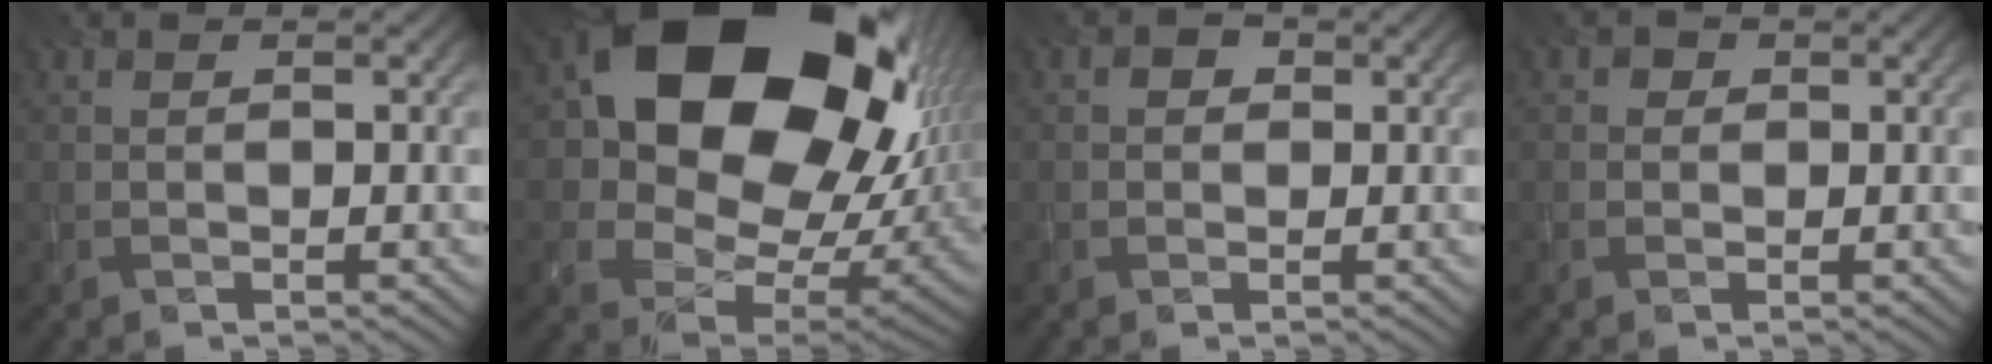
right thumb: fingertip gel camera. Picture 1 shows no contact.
{"total": 21.2, "force": [6.5, 15.1, 13.4], "torque": [-0.263, -0.017, 0.155]}
{"total": 1.5, "force": [0.2, 1.4, 0.7], "torque": [-0.008, 0.003, -0.004]}
{"total": 1.3, "force": [0.1, 1.3, 0.3], "torque": [-0.002, 0.000, -0.005]}